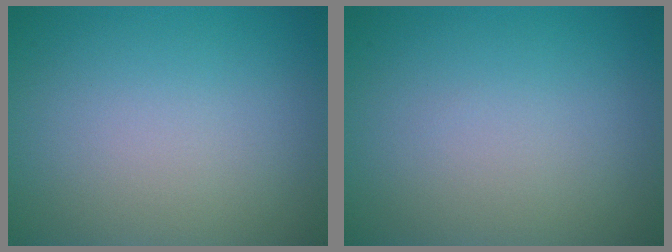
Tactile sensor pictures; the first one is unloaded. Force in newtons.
{"total": 0.0}